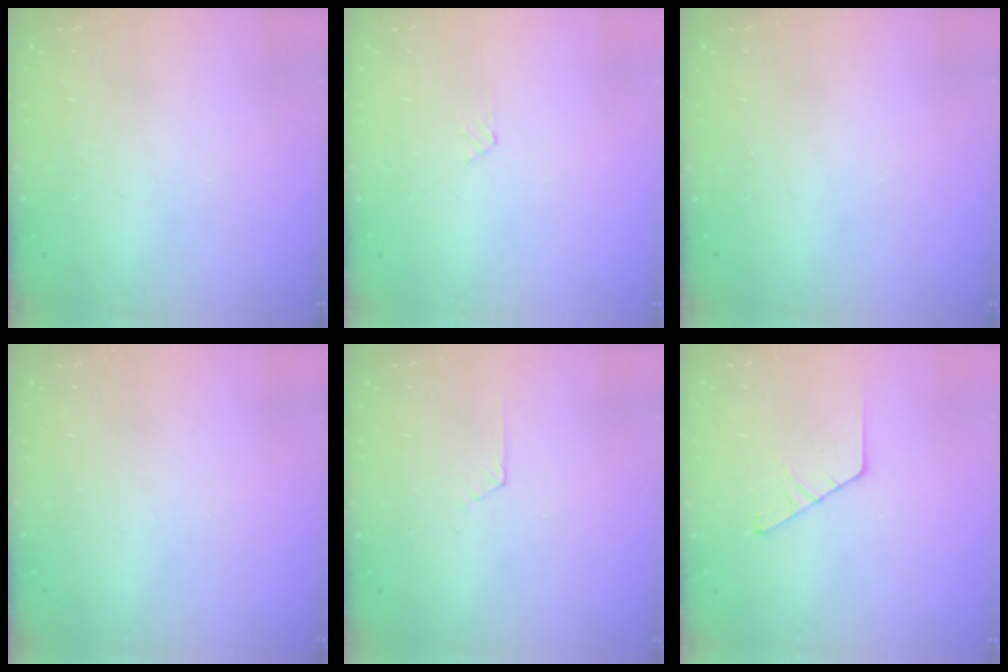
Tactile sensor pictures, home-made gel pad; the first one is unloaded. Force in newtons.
{"total": 2.7, "press": 2.7, "slide": 0.3}
{"total": 0.0}
{"total": 0.0}
{"total": 2.2, "press": 2.2, "slide": 0.3}
{"total": 2.5, "press": 2.5, "slide": 0.3}